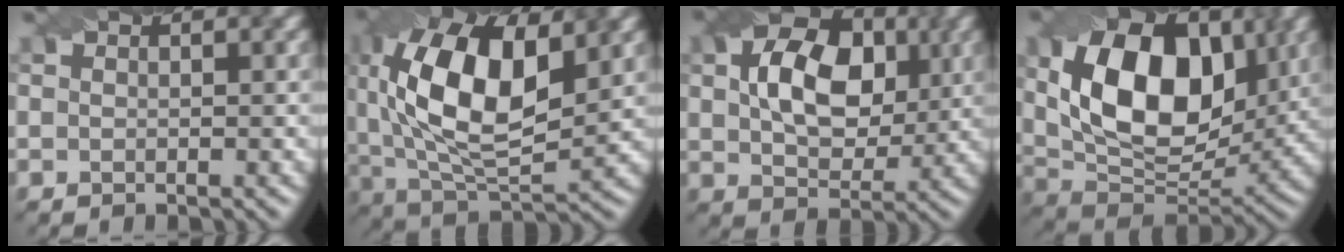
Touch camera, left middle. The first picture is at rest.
{"total": 13.0, "force": [3.0, 6.3, 11.0], "torque": [-0.208, 0.008, 0.053]}
{"total": 8.5, "force": [1.8, 5.6, 6.2], "torque": [-0.113, 0.007, 0.026]}
{"total": 13.2, "force": [3.0, 8.4, 9.8], "torque": [-0.168, -0.002, 0.054]}